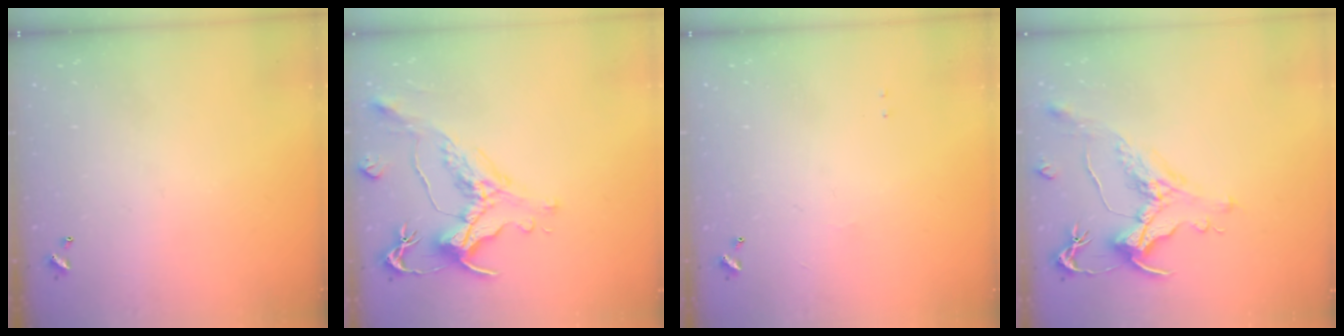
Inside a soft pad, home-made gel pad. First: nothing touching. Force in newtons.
{"total": 1.6, "press": 0.9, "slide": 1.3}
{"total": 0.9, "press": 0.8, "slide": 0.5}
{"total": 1.7, "press": 1.1, "slide": 1.3}